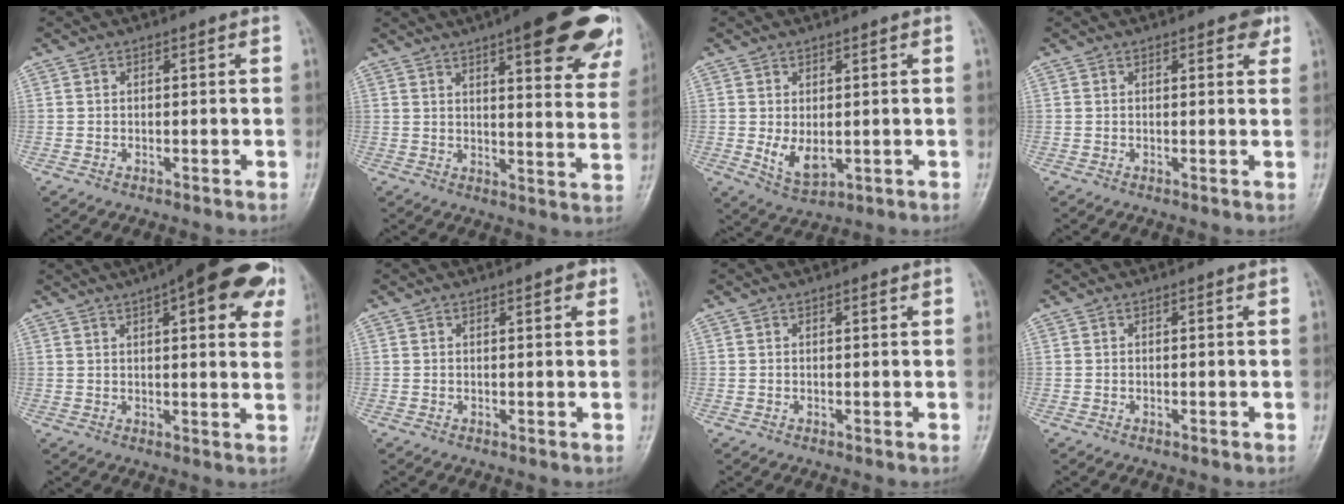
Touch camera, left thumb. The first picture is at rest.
{"total": 23.1, "force": [13.5, 6.3, 17.6], "torque": [-0.193, -0.033, 0.161]}
{"total": 5.7, "force": [0.2, 3.2, 4.7], "torque": [-0.073, -0.014, 0.018]}
{"total": 2.8, "force": [1.6, 1.2, 1.9], "torque": [-0.011, -0.004, 0.016]}
{"total": 21.0, "force": [10.5, 7.0, 16.8], "torque": [-0.198, 0.006, 0.126]}
{"total": 1.8, "force": [1.1, 0.6, 1.3], "torque": [-0.013, -0.002, 0.012]}
{"total": 0.5, "force": [0.3, 0.1, 0.4], "torque": [-0.007, -0.001, 0.004]}
{"total": 0.0}